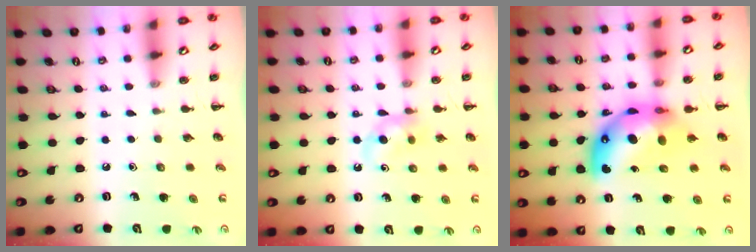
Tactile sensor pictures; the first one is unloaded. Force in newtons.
{"total": 6.6, "press": 6.4, "slide": 1.6}
{"total": 13.0, "press": 12.4, "slide": 4.0}